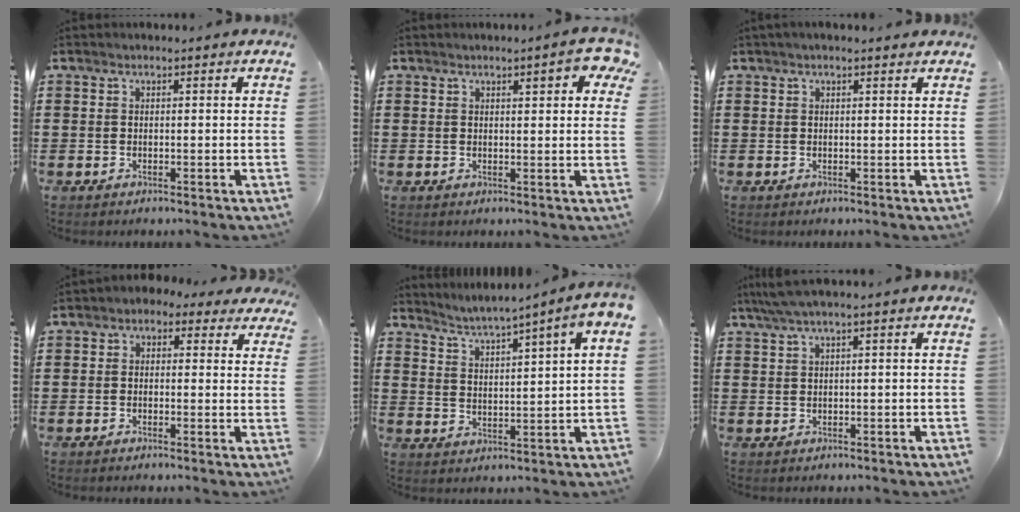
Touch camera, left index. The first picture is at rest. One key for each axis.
{"total": 4.4, "fx": 2.4, "fy": 0.9, "fz": 3.6, "tx": -0.049, "ty": -0.004, "tz": 0.037}
{"total": 0.7, "fx": 0.4, "fy": 0.0, "fz": 0.6, "tx": -0.012, "ty": 0.000, "tz": 0.008}
{"total": 1.5, "fx": 0.2, "fy": 1.3, "fz": 0.7, "tx": -0.020, "ty": 0.011, "tz": 0.000}
{"total": 3.6, "fx": 2.8, "fy": -0.8, "fz": 2.1, "tx": -0.053, "ty": -0.022, "tz": 0.042}
{"total": 1.9, "fx": 0.6, "fy": -0.1, "fz": 1.8, "tx": -0.033, "ty": -0.001, "tz": 0.011}